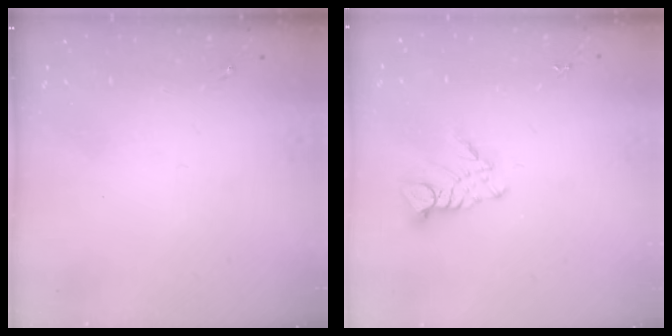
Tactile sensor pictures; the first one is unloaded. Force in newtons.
{"total": 6.7, "press": 6.7, "slide": 0.5}